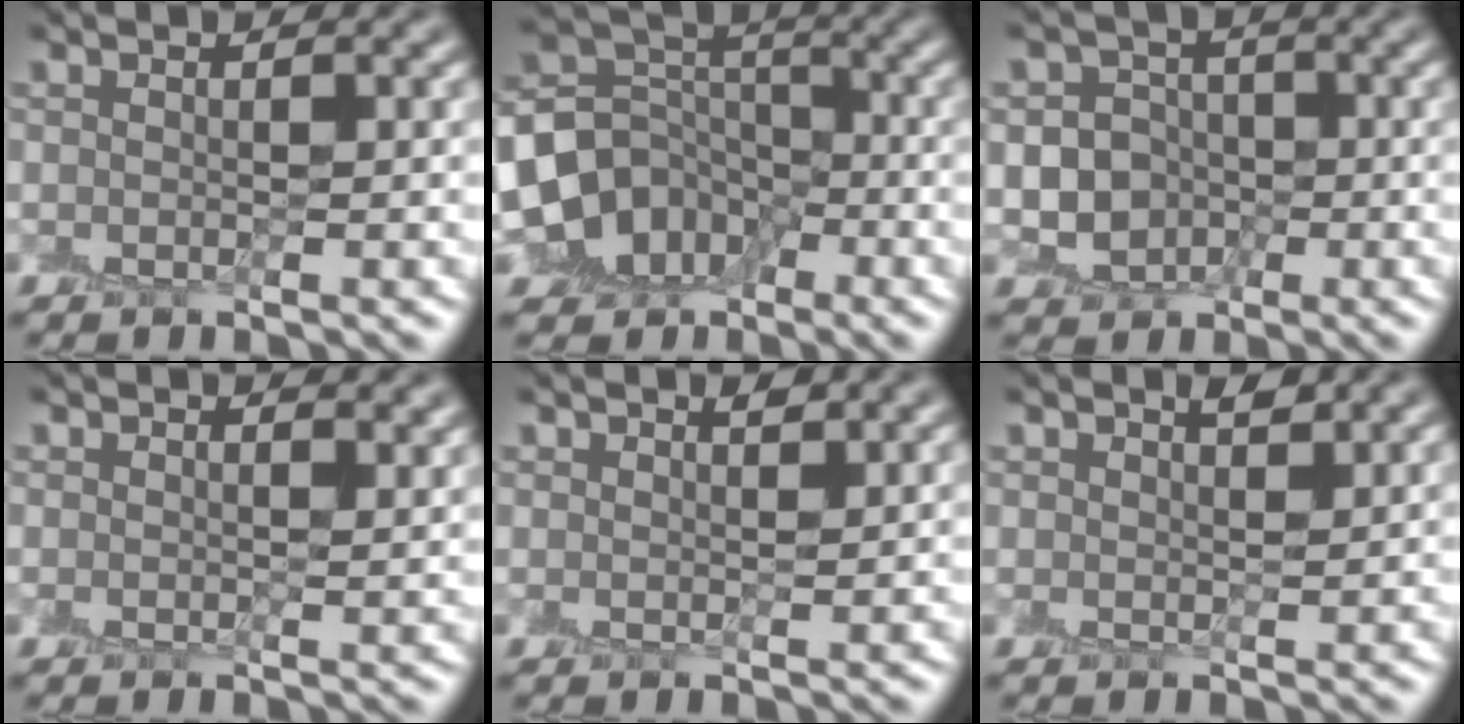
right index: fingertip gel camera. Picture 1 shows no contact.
{"total": 7.9, "force": [-3.5, 6.4, 2.9], "torque": [-0.049, 0.002, -0.080]}
{"total": 4.5, "force": [-1.0, 4.1, 1.5], "torque": [-0.004, 0.000, -0.033]}
{"total": 3.6, "force": [2.7, 1.4, 1.8], "torque": [-0.004, 0.015, 0.022]}
{"total": 1.5, "force": [1.4, 0.3, 0.4], "torque": [0.004, 0.004, 0.022]}
{"total": 1.8, "force": [1.6, 0.5, 0.7], "torque": [0.005, 0.008, 0.020]}